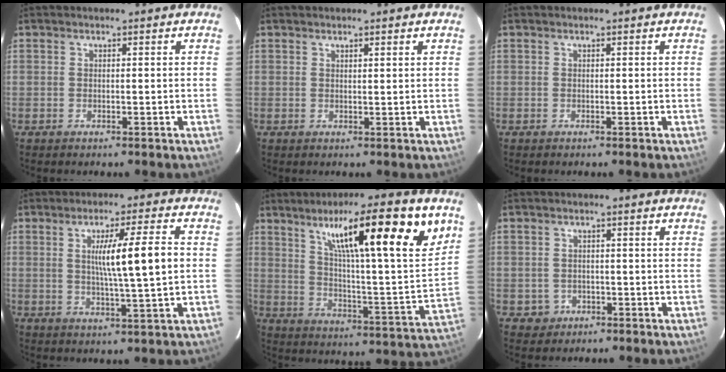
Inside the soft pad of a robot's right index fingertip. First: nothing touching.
{"total": 1.3, "force": [1.1, 0.0, 0.8], "torque": [-0.015, 0.006, 0.017]}
{"total": 0.0}
{"total": 9.6, "force": [1.1, -0.5, 9.5], "torque": [-0.156, 0.001, 0.022]}
{"total": 23.8, "force": [12.6, 1.9, 20.1], "torque": [-0.294, 0.006, 0.194]}
{"total": 2.6, "force": [-0.9, 2.4, 0.0], "torque": [0.007, 0.011, -0.008]}